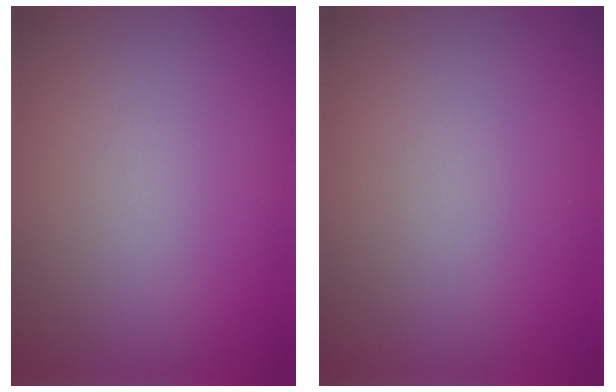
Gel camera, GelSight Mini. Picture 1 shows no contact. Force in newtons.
{"total": 0.0}